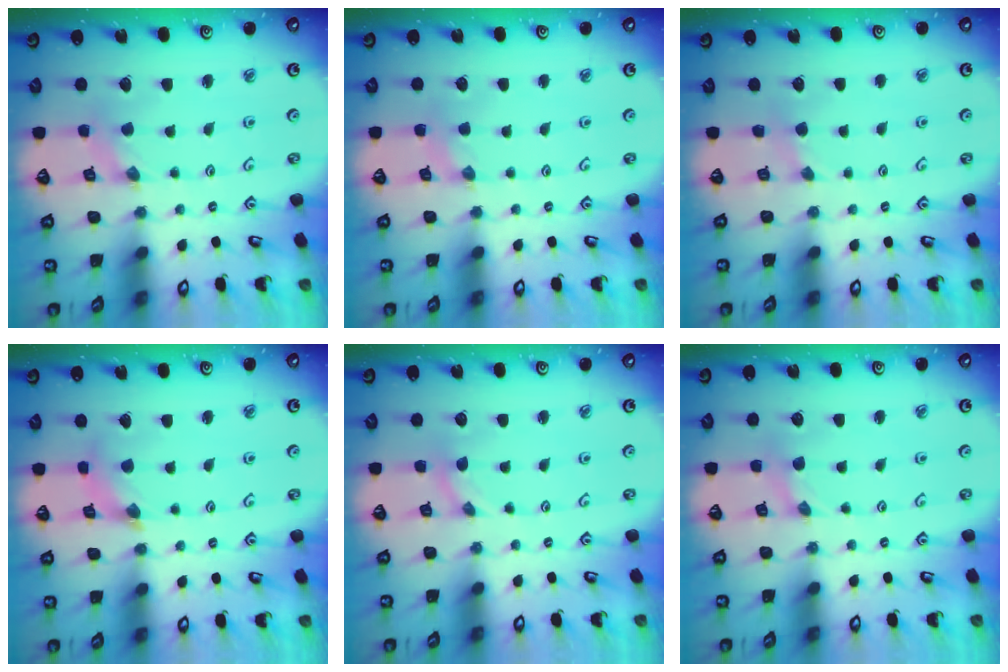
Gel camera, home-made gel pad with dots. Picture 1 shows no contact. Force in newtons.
{"total": 1.4, "press": 1.4, "slide": 0.3}
{"total": 1.9, "press": 1.9, "slide": 0.3}
{"total": 2.5, "press": 2.4, "slide": 0.4}
{"total": 0.0}
{"total": 1.5, "press": 1.5, "slide": 0.3}